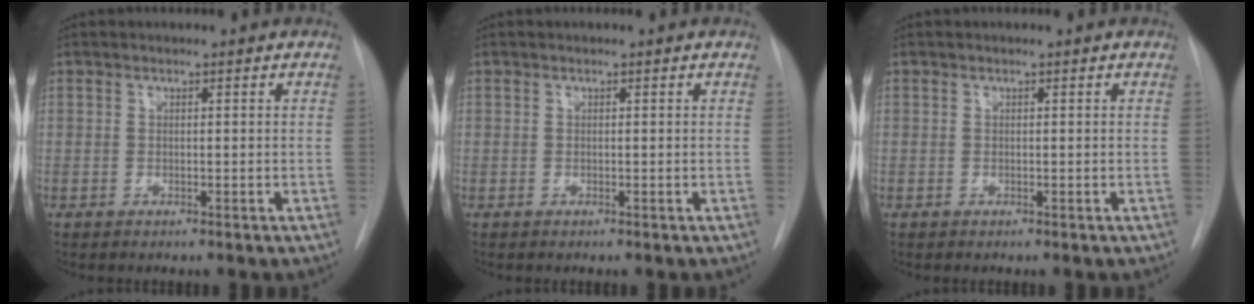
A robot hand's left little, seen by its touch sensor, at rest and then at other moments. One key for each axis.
{"total": 0.0}
{"total": 0.0}